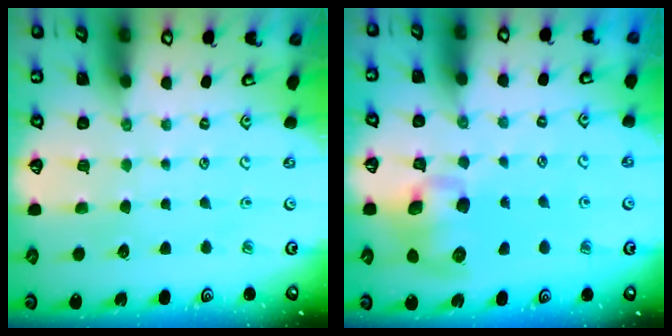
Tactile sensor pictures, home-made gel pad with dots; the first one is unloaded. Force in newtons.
{"total": 9.4, "press": 9.3, "slide": 1.8}